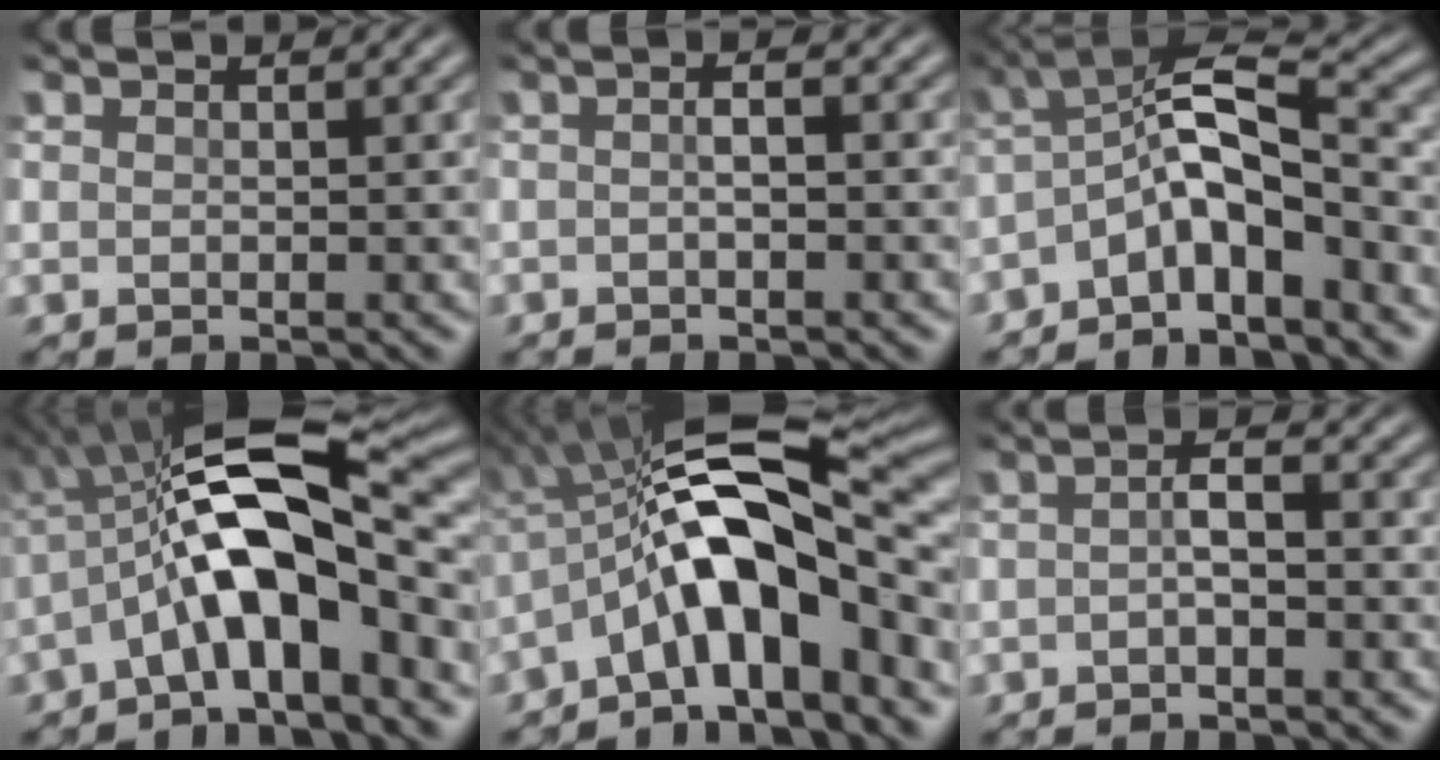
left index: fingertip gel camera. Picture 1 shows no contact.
{"total": 1.8, "force": [-0.3, 0.6, 1.6], "torque": [-0.020, 0.001, -0.008]}
{"total": 6.7, "force": [-2.6, 2.2, 5.8], "torque": [-0.095, 0.022, -0.062]}
{"total": 11.4, "force": [-1.9, 3.8, 10.6], "torque": [-0.170, 0.025, -0.048]}
{"total": 11.1, "force": [-3.2, 3.6, 10.0], "torque": [-0.142, 0.028, -0.069]}
{"total": 2.2, "force": [-0.6, 0.5, 2.0], "torque": [-0.042, 0.004, -0.015]}